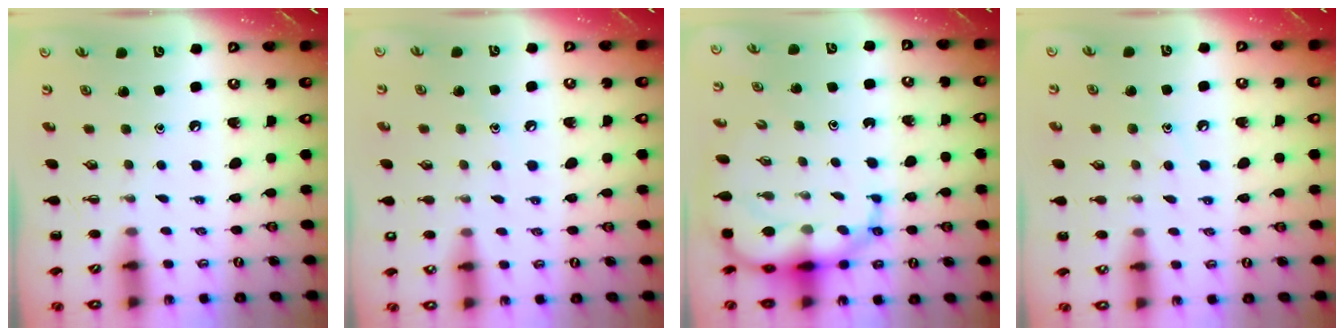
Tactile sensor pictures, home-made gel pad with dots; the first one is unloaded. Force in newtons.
{"total": 6.6, "press": 6.5, "slide": 1.2}
{"total": 12.1, "press": 11.7, "slide": 3.3}
{"total": 6.5, "press": 6.3, "slide": 1.2}